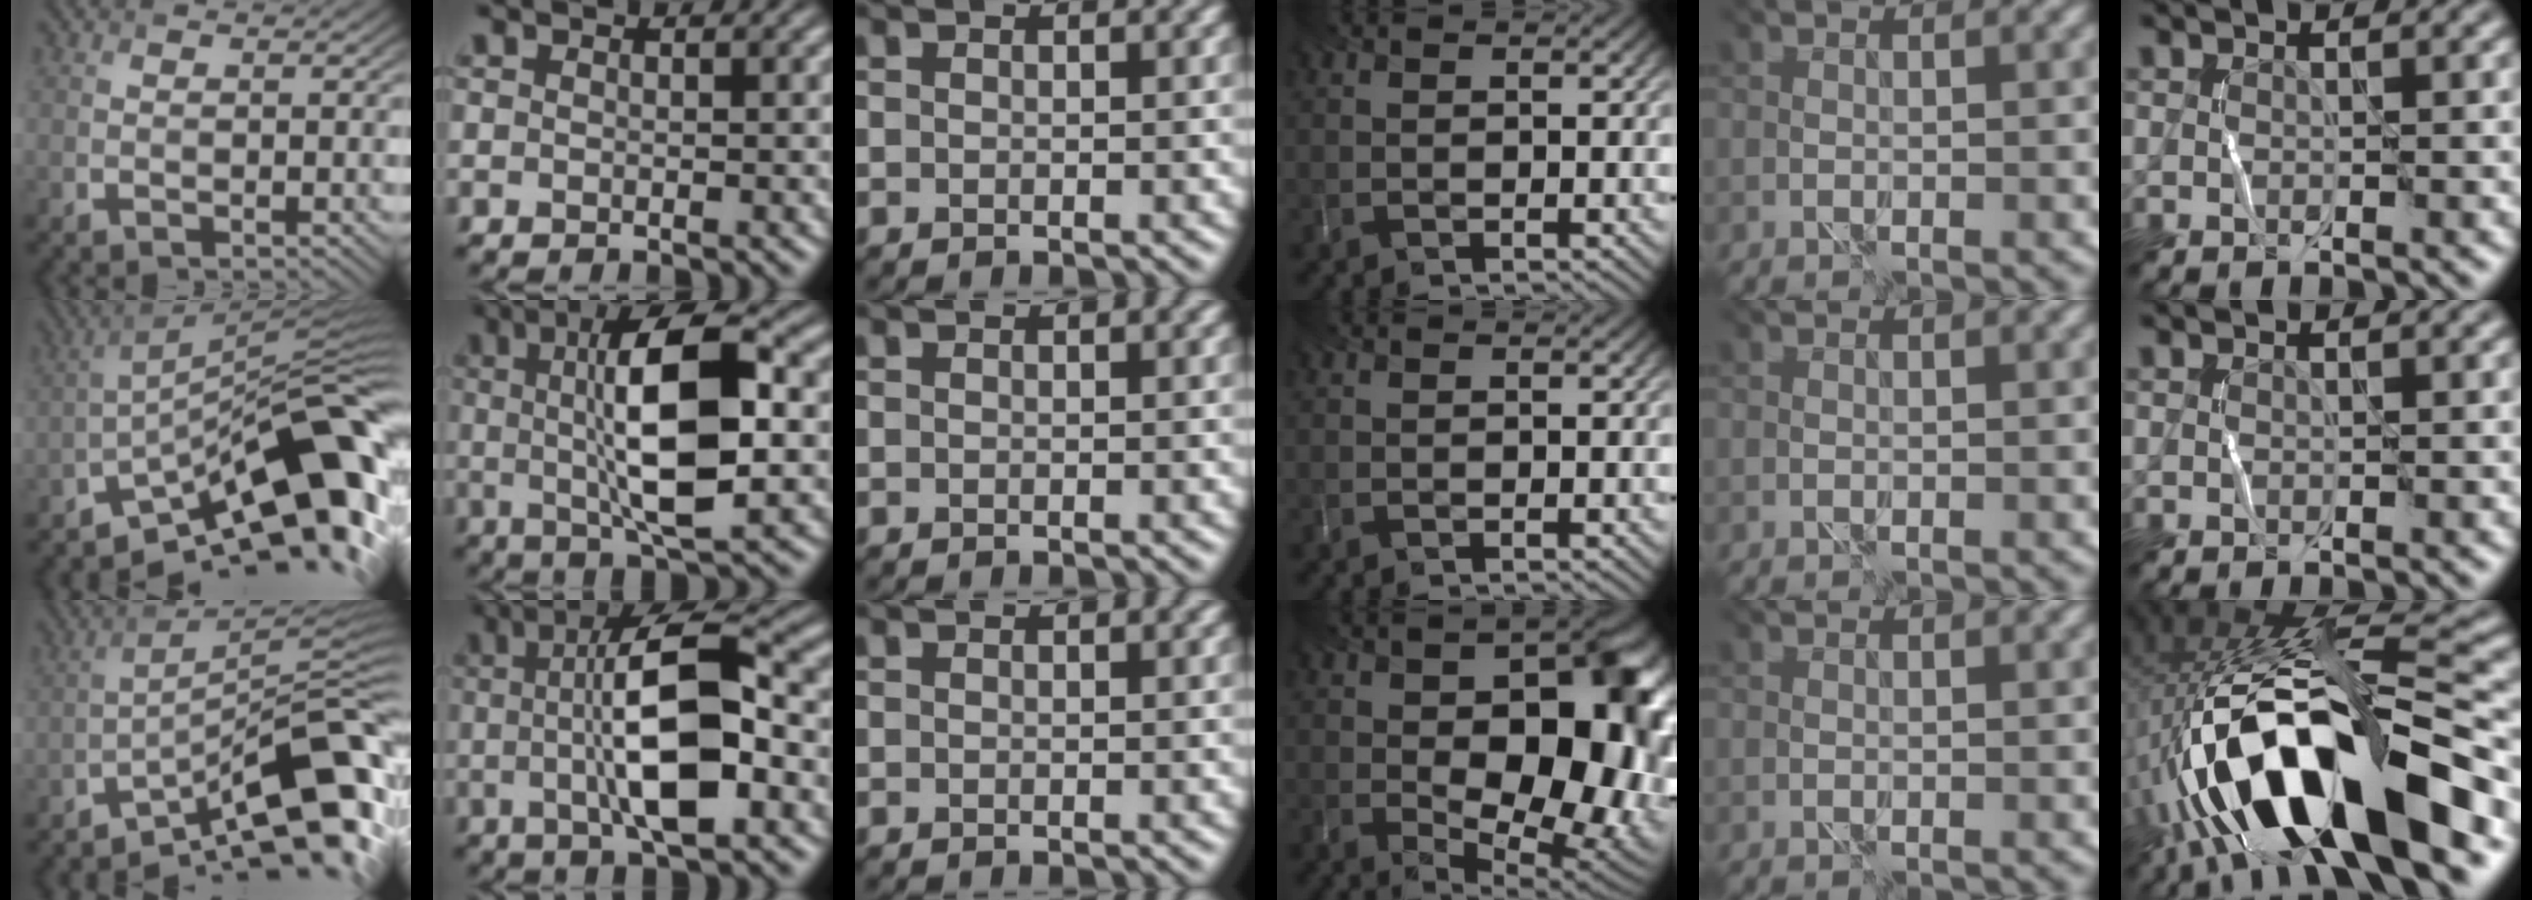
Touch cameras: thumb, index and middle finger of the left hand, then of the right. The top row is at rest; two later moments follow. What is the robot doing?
{"motion": "wrap", "object": "string"}